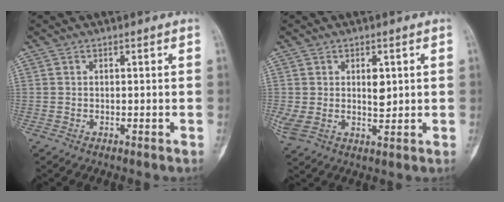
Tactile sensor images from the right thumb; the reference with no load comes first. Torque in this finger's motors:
{"motor_torque": [0.58, 1.61, 0.84, -0.20, 0.21]}